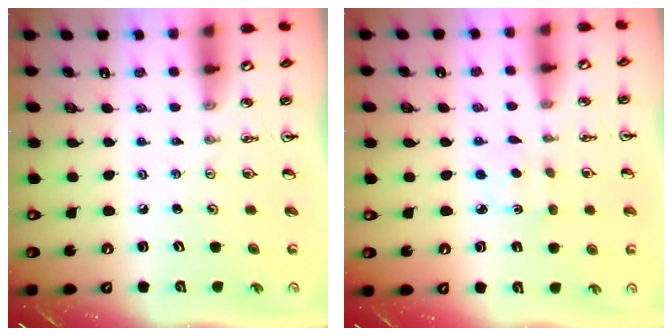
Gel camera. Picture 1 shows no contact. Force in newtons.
{"total": 1.9, "press": 1.9, "slide": 0.4}